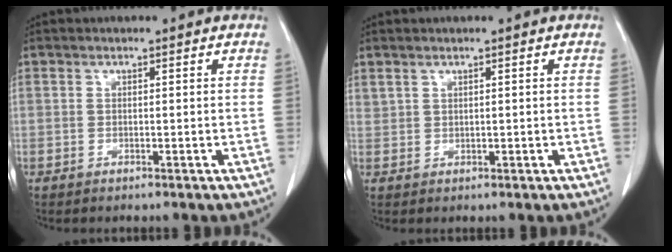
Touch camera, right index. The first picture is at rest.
{"total": 0.8, "force": [0.7, 0.3, 0.1], "torque": [0.003, 0.009, 0.018]}